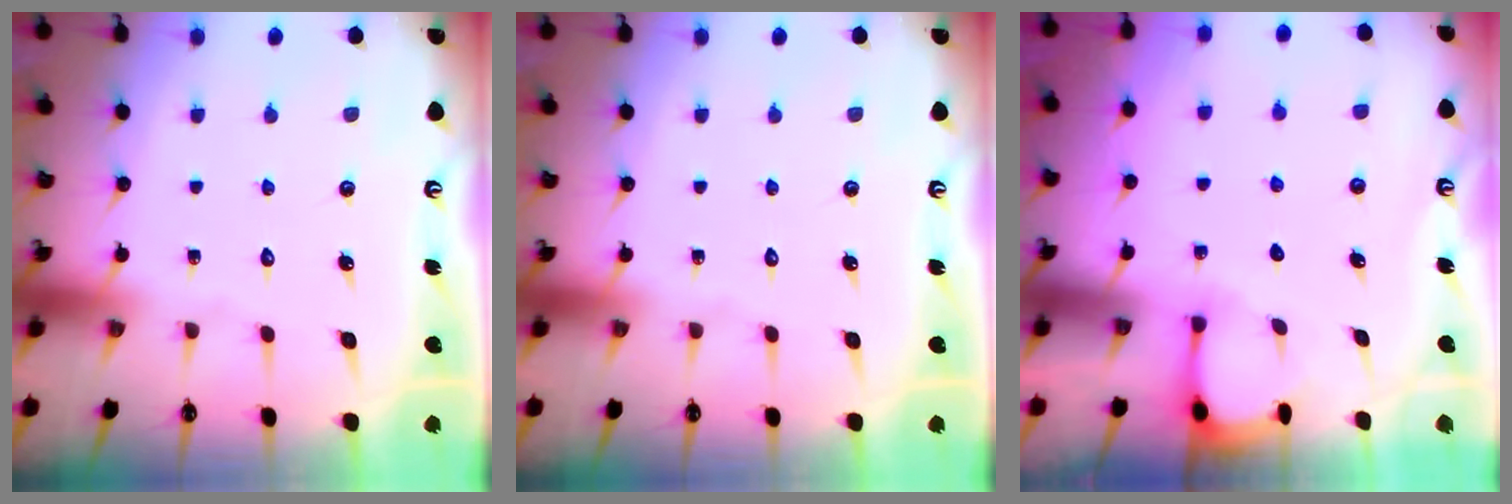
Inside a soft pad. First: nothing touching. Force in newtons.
{"total": 0.0}
{"total": 2.3, "press": 2.3, "slide": 0.3}